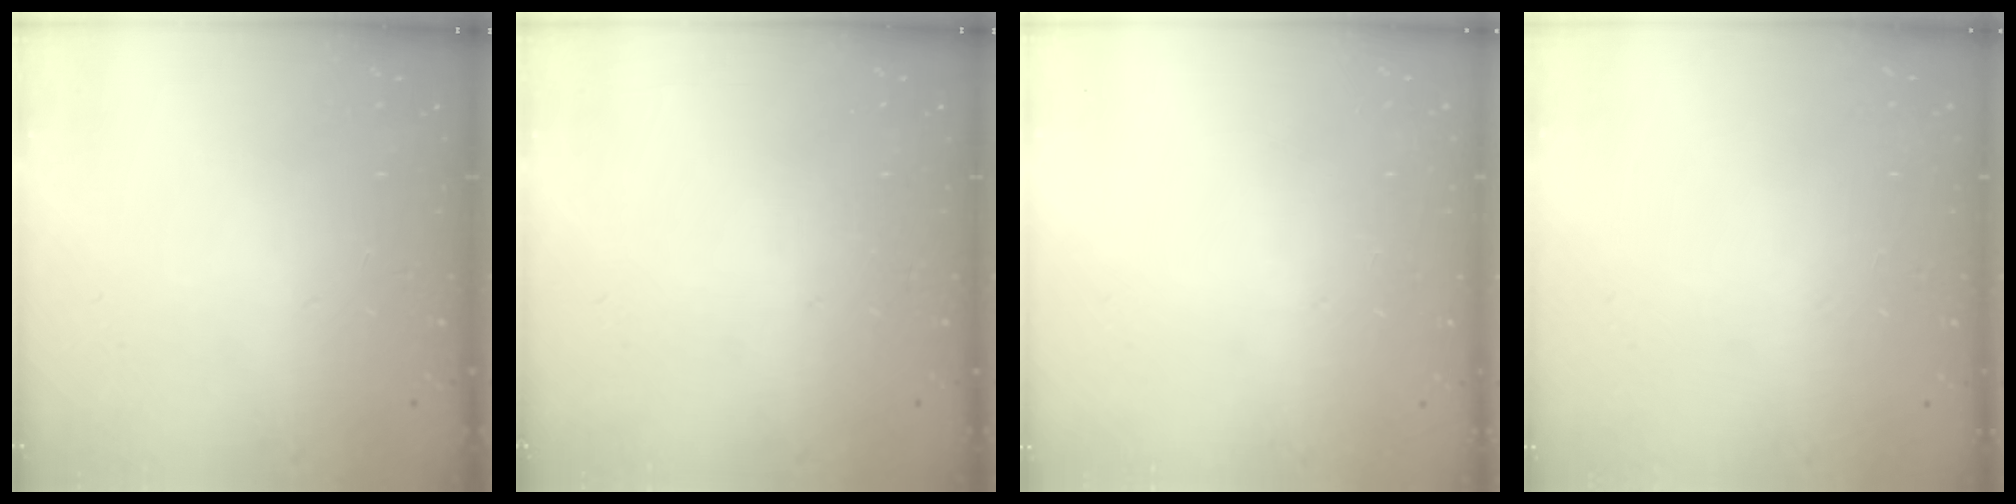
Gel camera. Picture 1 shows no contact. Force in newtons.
{"total": 0.0}
{"total": 0.0}
{"total": 0.5, "press": 0.5, "slide": 0.1}